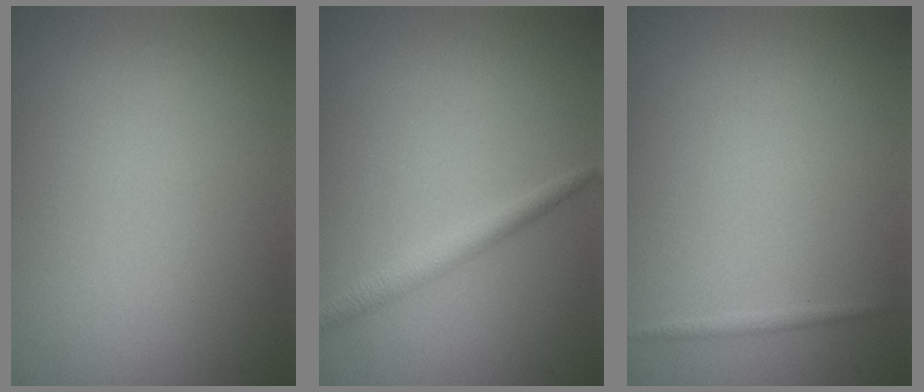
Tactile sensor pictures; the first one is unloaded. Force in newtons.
{"total": 2.0, "press": 2.0, "slide": 0.1}
{"total": 0.6, "press": 0.6, "slide": 0.0}